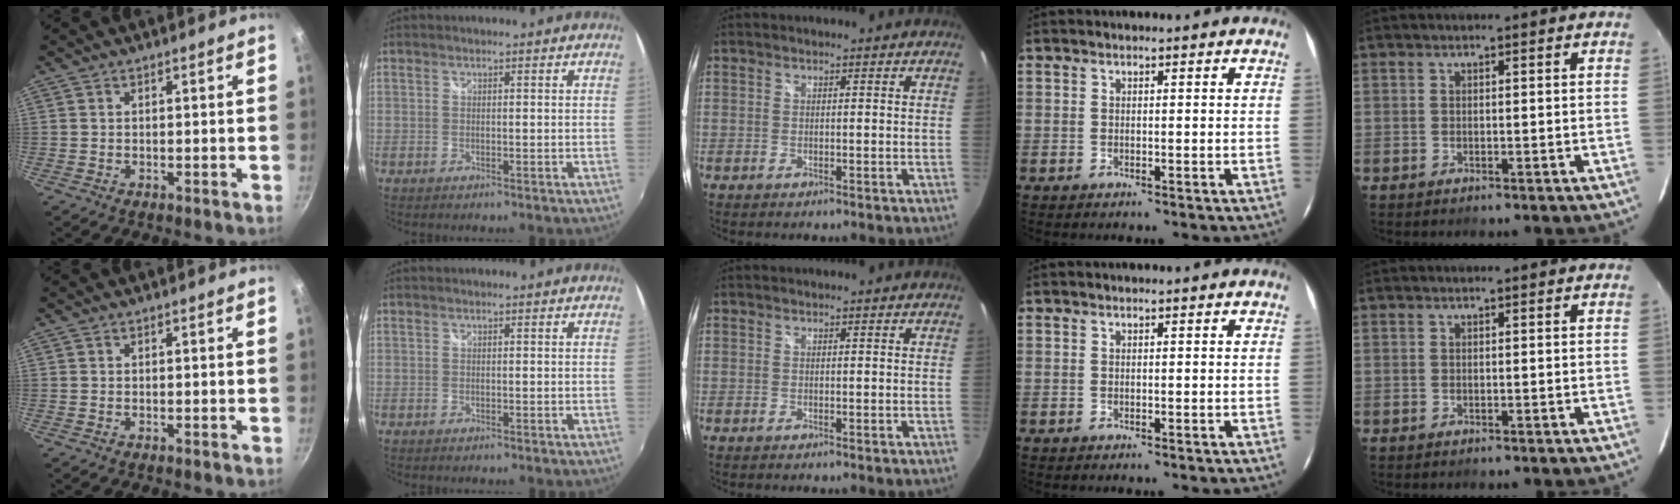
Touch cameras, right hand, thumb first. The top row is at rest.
{}